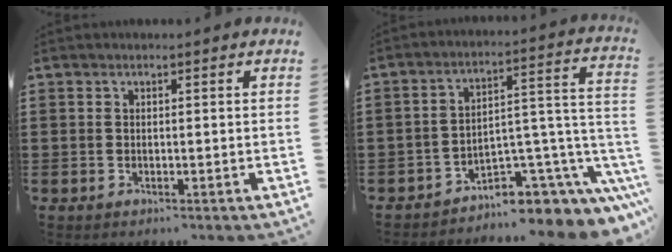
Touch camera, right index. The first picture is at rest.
{"total": 5.3, "force": [-3.6, 2.8, 2.6], "torque": [-0.043, -0.017, -0.064]}